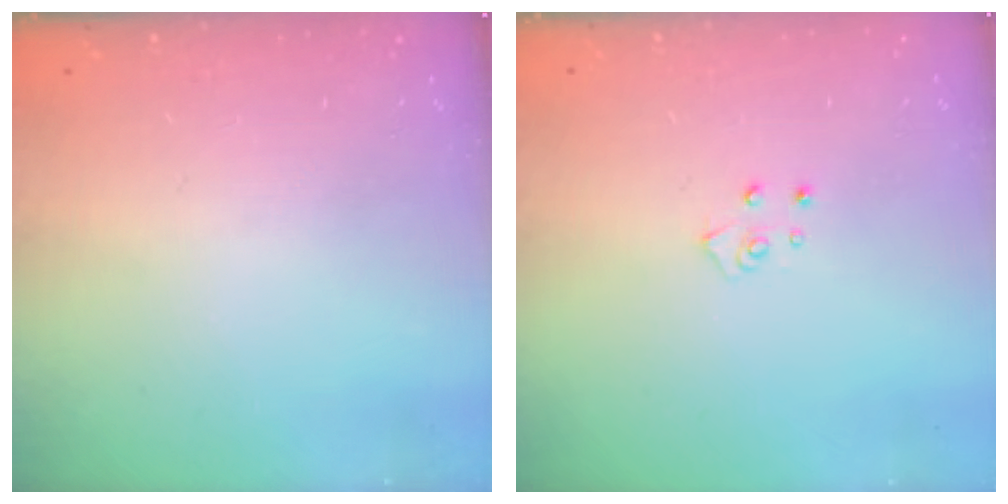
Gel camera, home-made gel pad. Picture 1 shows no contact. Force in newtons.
{"total": 4.2, "press": 4.1, "slide": 0.4}